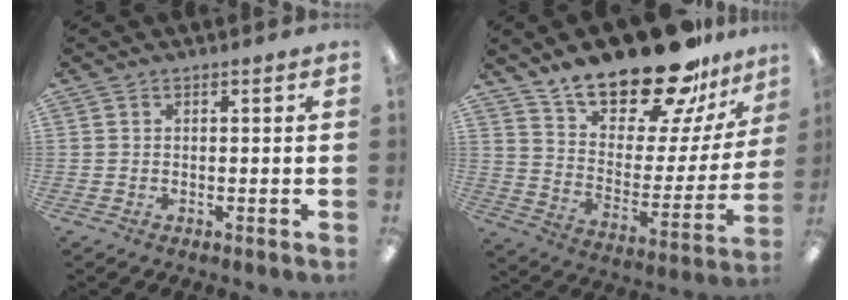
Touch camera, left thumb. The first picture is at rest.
{"total": 23.5, "force": [19.1, 7.8, 11.2], "torque": [-0.178, -0.131, 0.325]}